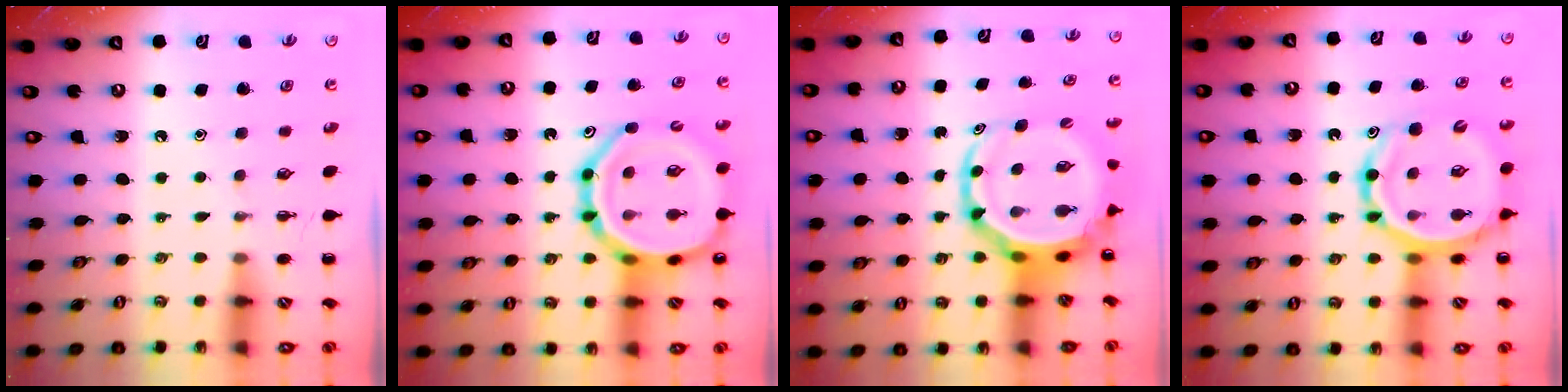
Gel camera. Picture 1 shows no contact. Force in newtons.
{"total": 19.7, "press": 19.4, "slide": 3.6}
{"total": 8.1, "press": 7.8, "slide": 2.4}
{"total": 14.7, "press": 14.1, "slide": 4.2}